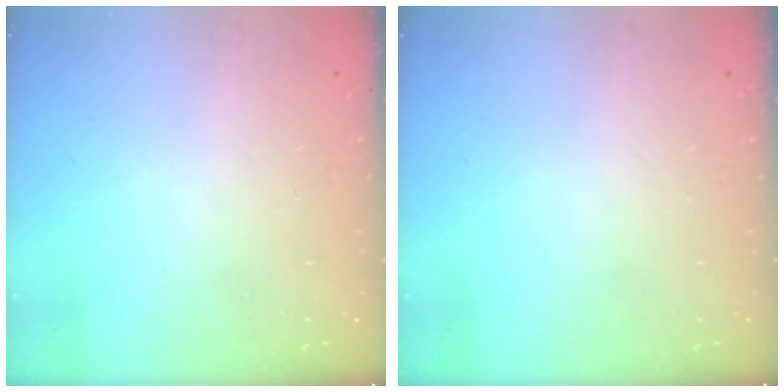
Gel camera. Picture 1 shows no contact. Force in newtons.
{"total": 0.0}